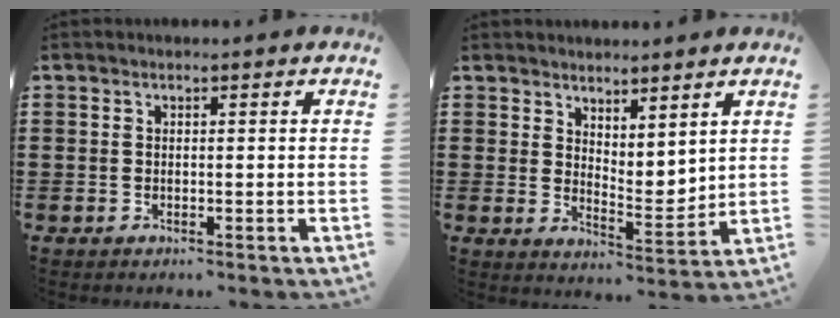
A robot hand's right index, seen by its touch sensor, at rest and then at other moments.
{"total": 4.3, "force": [4.1, 1.0, 0.2], "torque": [-0.011, -0.019, 0.077]}